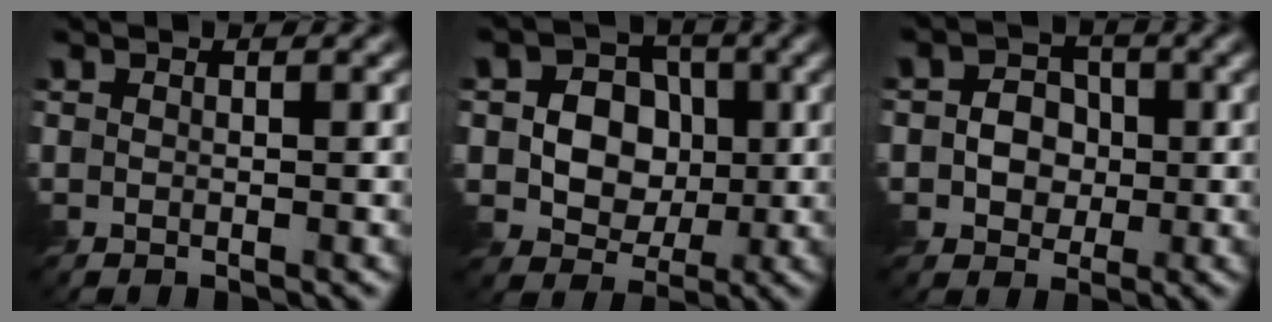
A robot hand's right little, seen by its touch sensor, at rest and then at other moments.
{"total": 6.6, "force": [0.3, 5.7, 3.2], "torque": [-0.043, 0.019, -0.010]}
{"total": 3.6, "force": [-0.2, 3.1, 1.7], "torque": [-0.017, 0.001, -0.016]}